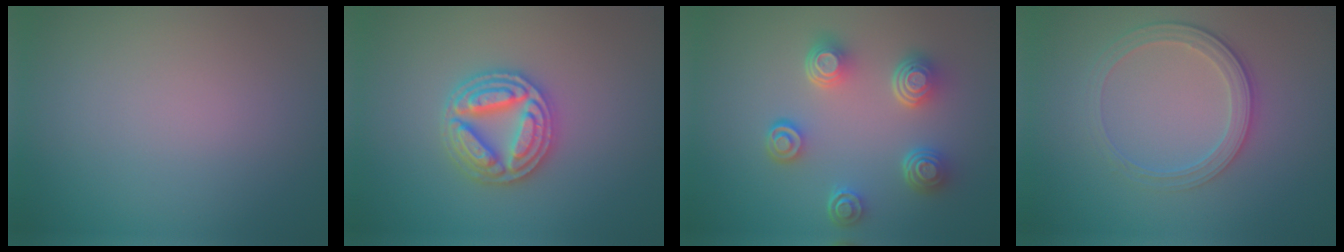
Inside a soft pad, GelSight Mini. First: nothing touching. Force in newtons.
{"total": 5.0, "press": 5.0, "slide": 0.8}
{"total": 5.0, "press": 3.6, "slide": 3.5}
{"total": 3.0, "press": 2.6, "slide": 1.4}